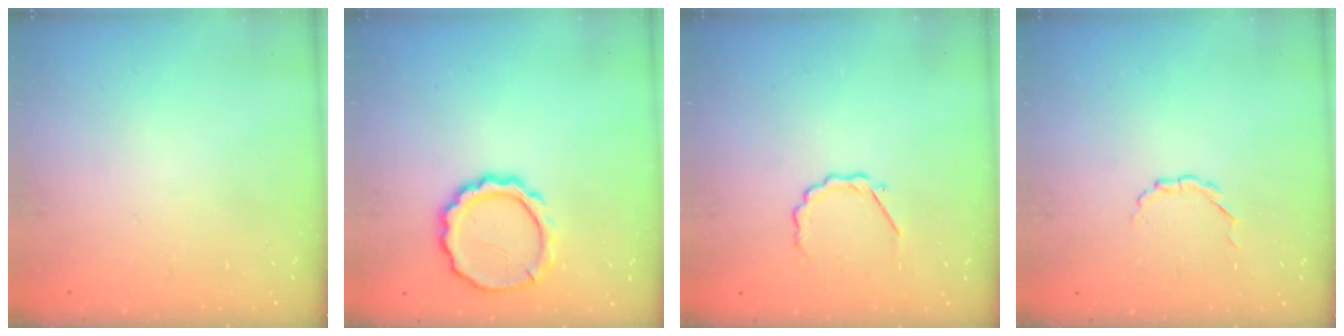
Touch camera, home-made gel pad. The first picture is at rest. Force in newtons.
{"total": 11.2, "press": 11.1, "slide": 1.5}
{"total": 3.5, "press": 3.3, "slide": 1.3}
{"total": 2.5, "press": 2.4, "slide": 0.6}